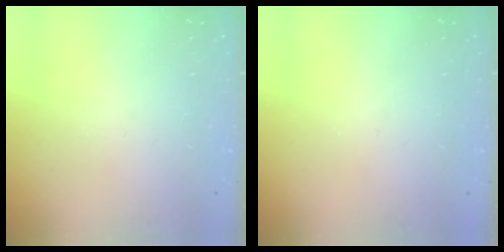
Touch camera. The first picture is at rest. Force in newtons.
{"total": 0.0}